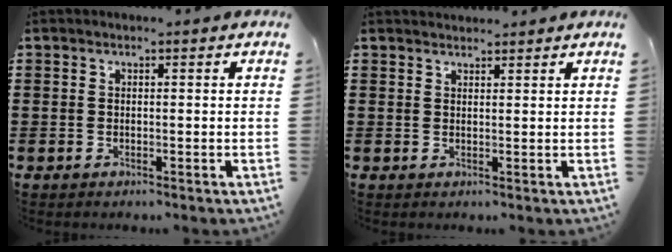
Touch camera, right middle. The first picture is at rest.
{"total": 1.6, "force": [1.5, 0.4, -0.1], "torque": [-0.003, 0.003, 0.029]}